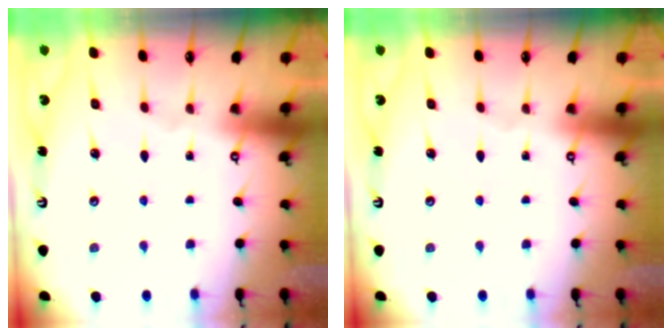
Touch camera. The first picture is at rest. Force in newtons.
{"total": 0.0}